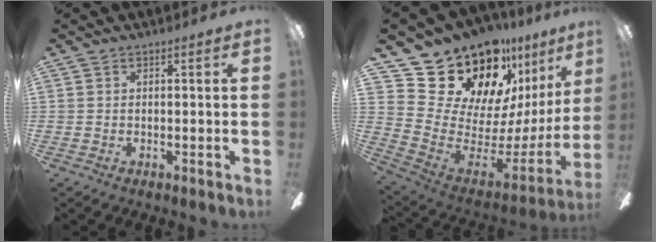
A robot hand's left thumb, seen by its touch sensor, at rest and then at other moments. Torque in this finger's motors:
{"motor_torque": [1.51, 1.72, 1.33, -1.44, 0.21]}